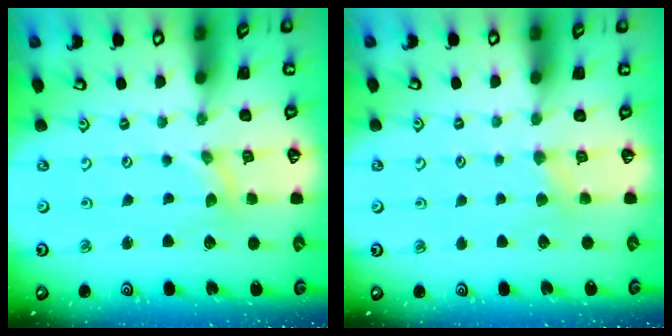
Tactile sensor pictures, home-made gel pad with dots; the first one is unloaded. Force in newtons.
{"total": 3.3, "press": 3.3, "slide": 0.6}